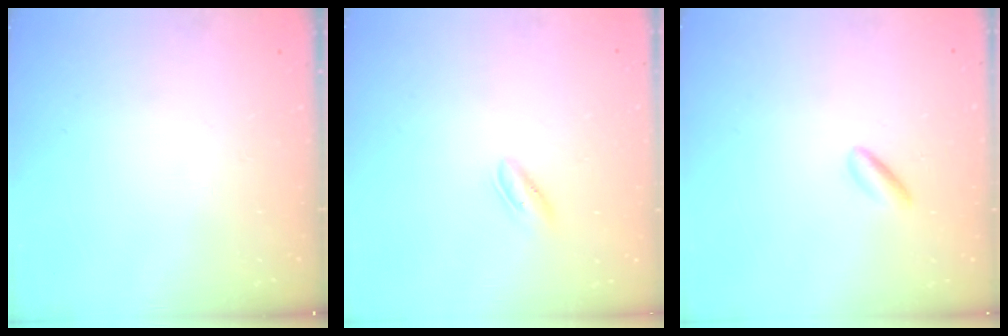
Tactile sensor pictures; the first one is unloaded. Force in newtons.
{"total": 1.3, "press": 1.1, "slide": 0.6}
{"total": 2.5, "press": 2.3, "slide": 0.9}